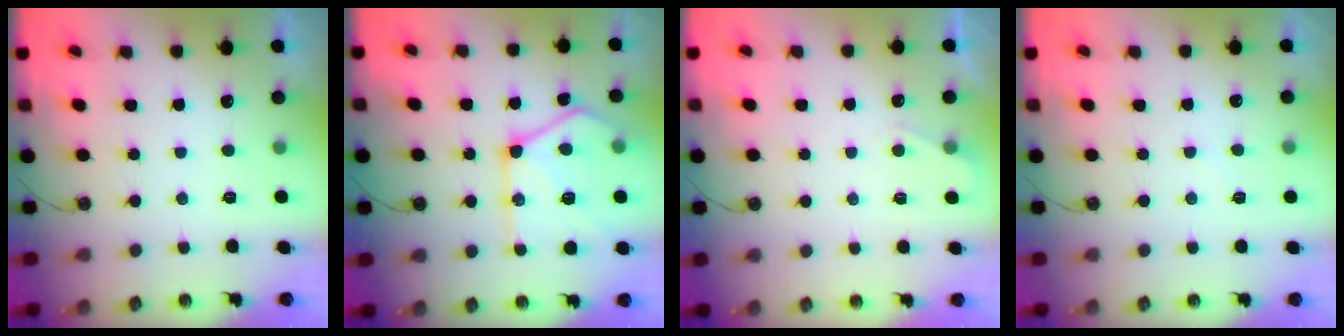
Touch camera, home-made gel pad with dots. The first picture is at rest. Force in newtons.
{"total": 20.1, "press": 20.1, "slide": 1.4}
{"total": 3.1, "press": 3.1, "slide": 0.4}
{"total": 2.3, "press": 2.2, "slide": 0.4}